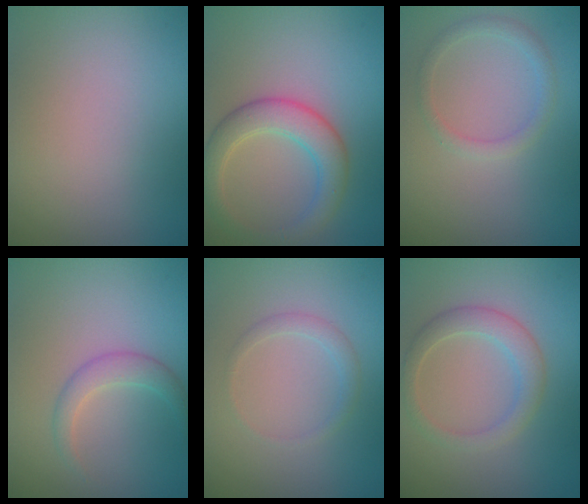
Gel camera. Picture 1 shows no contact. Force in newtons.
{"total": 4.4, "press": 4.4, "slide": 0.3}
{"total": 1.5, "press": 1.5, "slide": 0.1}
{"total": 1.9, "press": 1.9, "slide": 0.0}
{"total": 1.3, "press": 1.3, "slide": 0.0}
{"total": 2.7, "press": 2.7, "slide": 0.2}